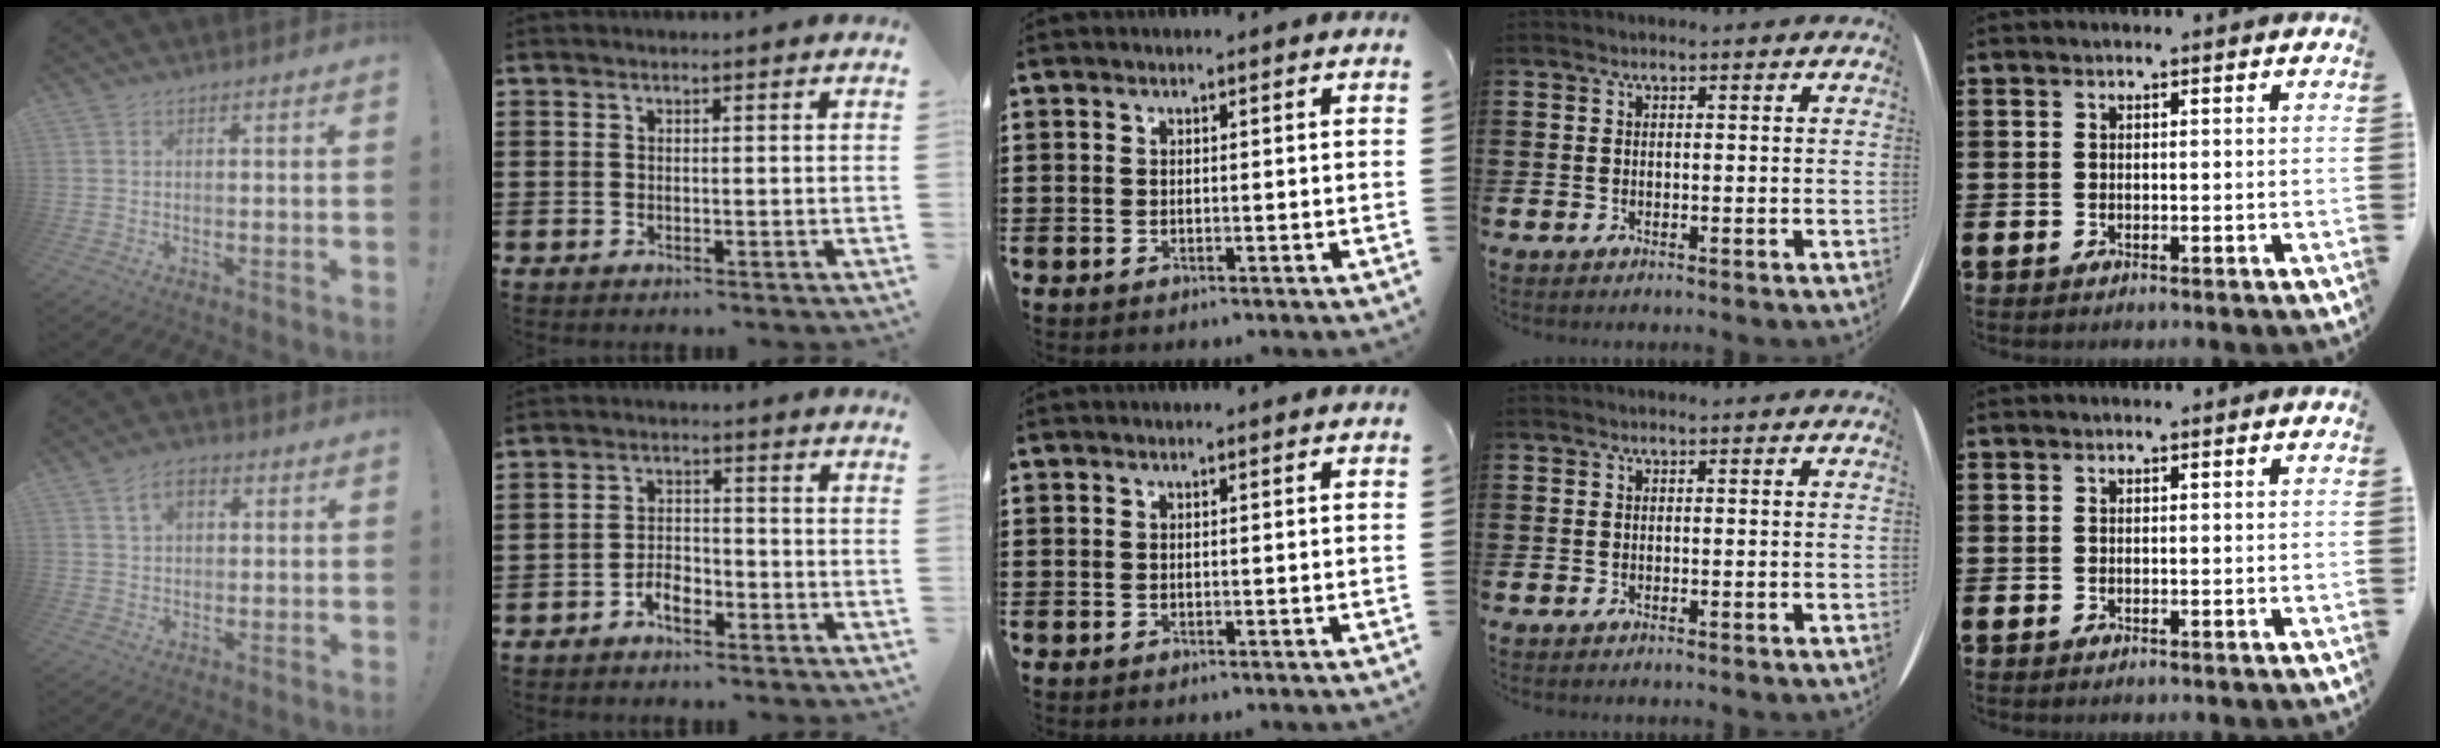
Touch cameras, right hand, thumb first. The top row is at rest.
{"thumb": {"total": 5.8, "force": [2.1, 3.7, 3.9], "torque": [-0.064, 0.004, 0.039]}, "index": {"total": 3.3, "force": [-2.4, 1.4, 1.7], "torque": [-0.033, 0.006, -0.048]}}